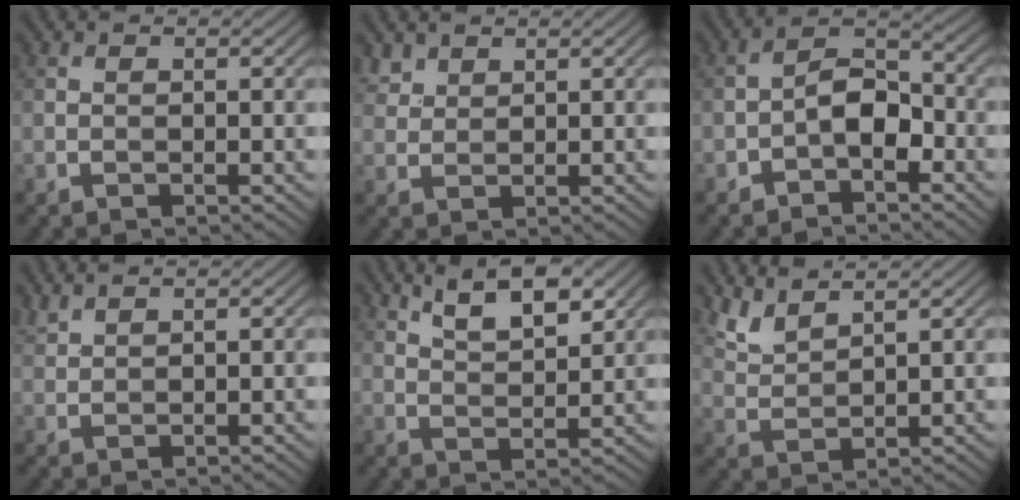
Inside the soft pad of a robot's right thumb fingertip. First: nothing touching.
{"total": 2.3, "force": [1.8, 1.3, 0.7], "torque": [-0.021, 0.002, 0.044]}
{"total": 4.8, "force": [-2.2, 2.7, 3.4], "torque": [-0.051, 0.017, -0.047]}
{"total": 2.0, "force": [1.9, 0.2, 0.6], "torque": [-0.021, 0.006, 0.045]}
{"total": 6.5, "force": [4.2, 2.3, 4.4], "torque": [-0.086, 0.005, 0.082]}
{"total": 4.1, "force": [3.5, 0.8, 1.9], "torque": [-0.055, -0.001, 0.080]}